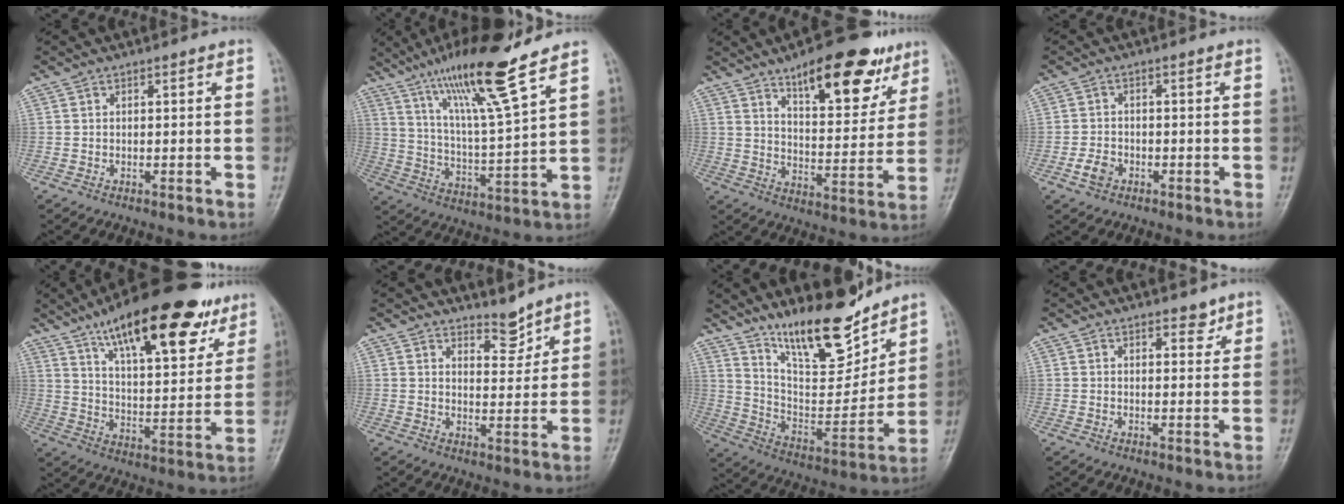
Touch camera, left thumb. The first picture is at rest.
{"total": 16.7, "force": [11.6, 1.3, 12.0], "torque": [-0.205, -0.059, 0.209]}
{"total": 17.9, "force": [11.1, 6.9, 12.2], "torque": [-0.126, -0.053, 0.168]}
{"total": 3.2, "force": [-1.6, 2.3, 1.6], "torque": [-0.028, 0.010, -0.029]}
{"total": 24.2, "force": [15.1, 8.3, 17.0], "torque": [-0.223, -0.042, 0.236]}
{"total": 4.2, "force": [3.8, 1.4, 1.1], "torque": [-0.002, -0.038, 0.065]}
{"total": 17.9, "force": [13.8, 5.5, 10.0], "torque": [-0.119, -0.091, 0.244]}
{"total": 2.9, "force": [2.1, 1.4, 1.4], "torque": [-0.004, -0.012, 0.028]}